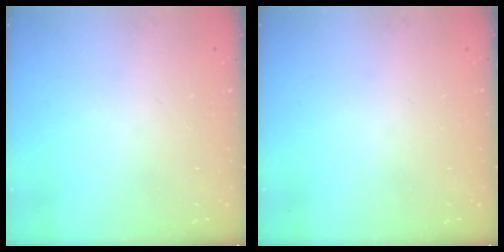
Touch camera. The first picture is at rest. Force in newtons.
{"total": 0.0}